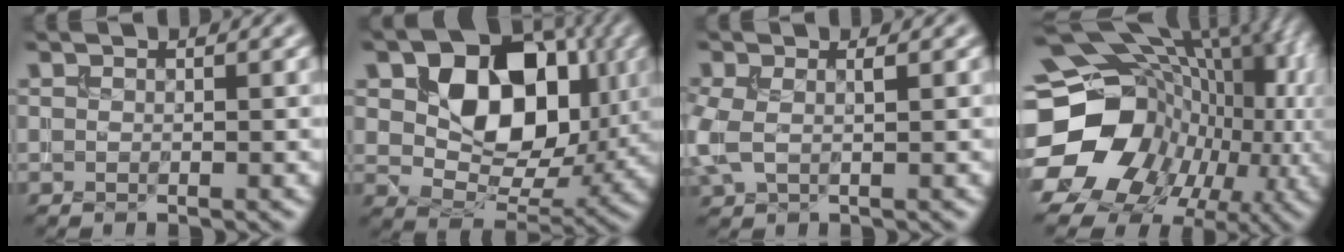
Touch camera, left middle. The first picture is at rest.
{"total": 10.8, "force": [2.9, 7.4, 7.2], "torque": [-0.119, -0.011, 0.045]}
{"total": 2.8, "force": [0.0, 1.6, 2.3], "torque": [-0.071, -0.002, 0.000]}
{"total": 23.2, "force": [-3.2, 19.6, 11.9], "torque": [-0.208, -0.015, -0.080]}